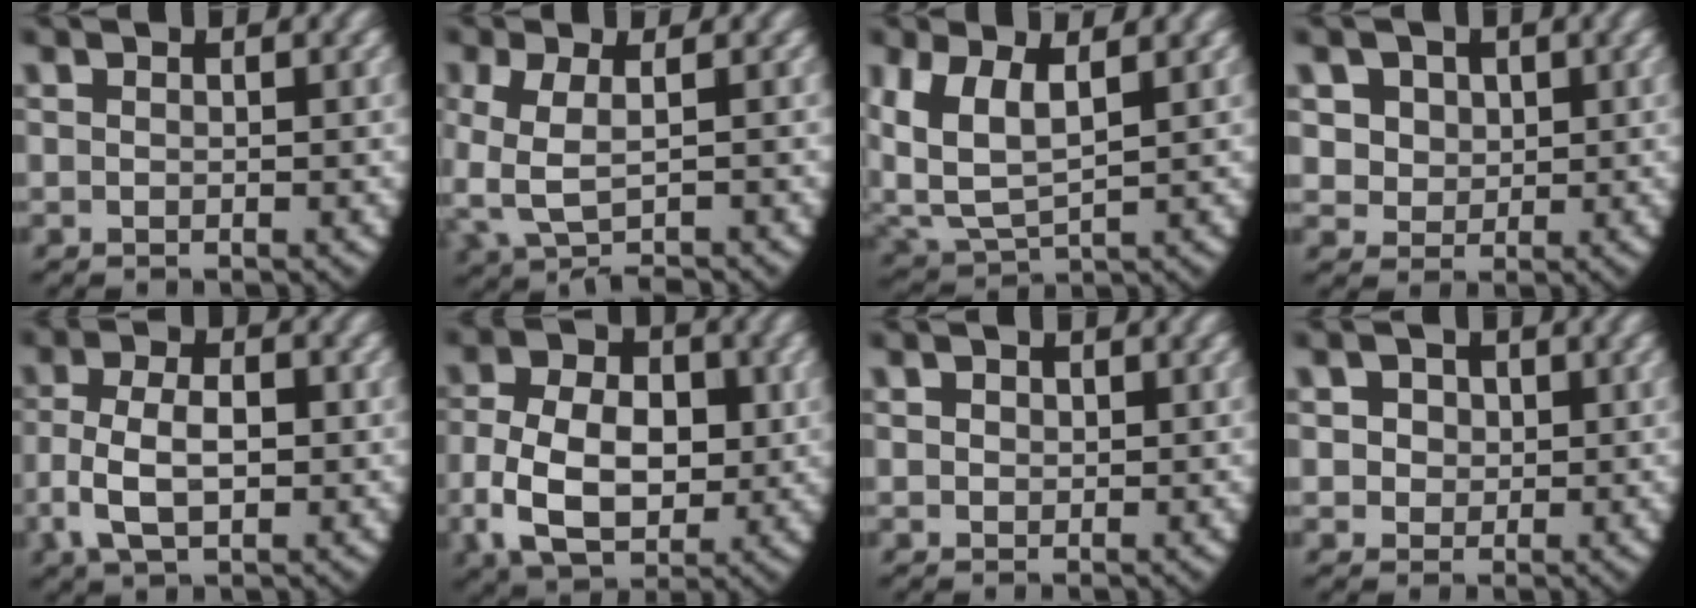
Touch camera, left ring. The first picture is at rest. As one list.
[{"total": 4.6, "force": [-0.9, 2.9, 3.5], "torque": [-0.094, -0.012, -0.004]}, {"total": 6.7, "force": [1.3, 5.2, 4.1], "torque": [-0.132, -0.034, 0.044]}, {"total": 6.8, "force": [1.6, 6.0, 2.8], "torque": [-0.082, -0.011, 0.030]}, {"total": 5.3, "force": [-0.7, 3.3, 4.0], "torque": [-0.094, -0.013, -0.003]}, {"total": 9.1, "force": [-0.6, 6.9, 6.0], "torque": [-0.133, -0.030, 0.003]}, {"total": 1.2, "force": [0.4, 1.1, 0.5], "torque": [-0.012, -0.004, 0.013]}, {"total": 5.1, "force": [1.4, 4.4, 2.2], "torque": [-0.047, 0.008, 0.020]}]